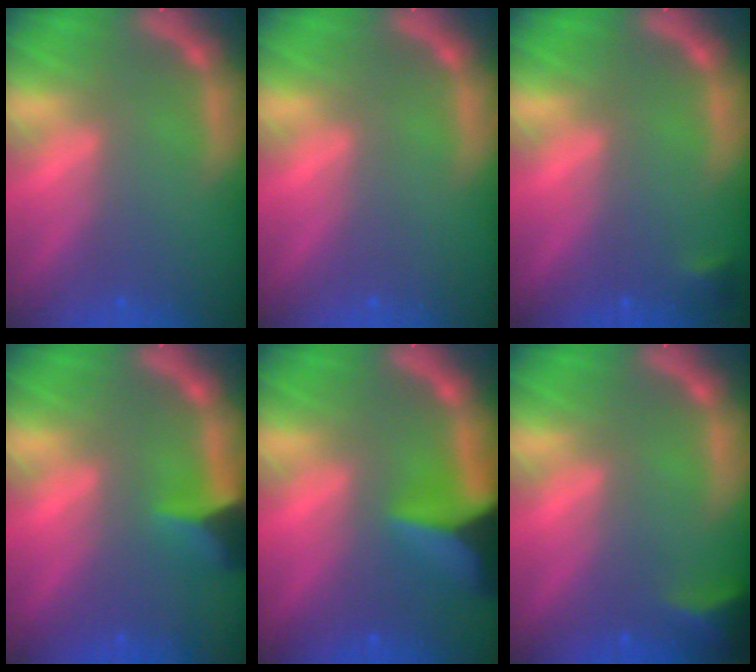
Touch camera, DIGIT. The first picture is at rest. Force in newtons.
{"total": 0.0}
{"total": 0.9}
{"total": 3.5}
{"total": 7.9}
{"total": 2.9}